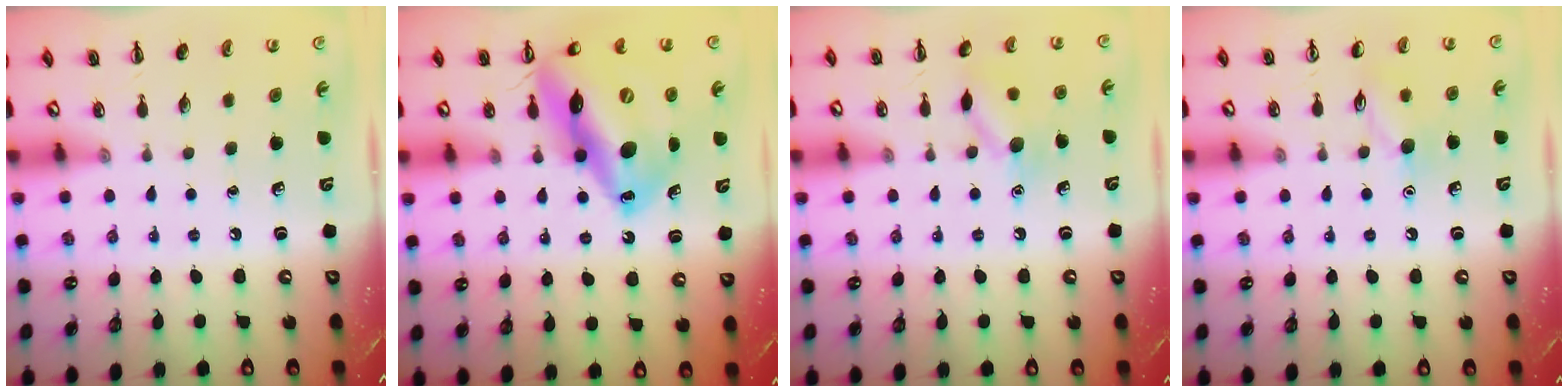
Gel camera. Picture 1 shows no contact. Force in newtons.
{"total": 20.8, "press": 19.9, "slide": 5.8}
{"total": 9.9, "press": 9.9, "slide": 0.6}
{"total": 7.9, "press": 7.9, "slide": 1.1}